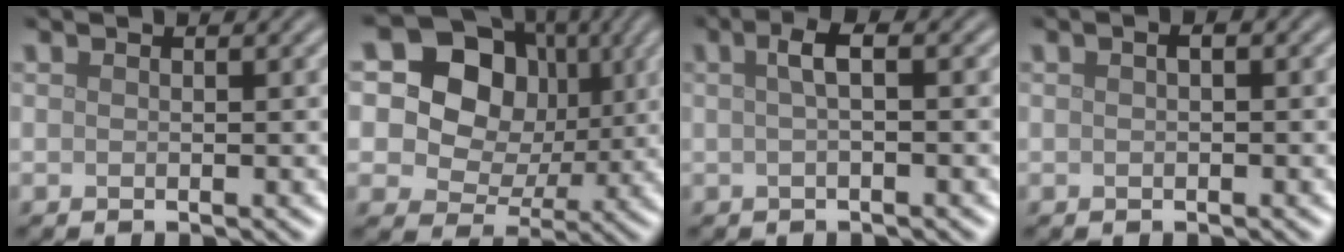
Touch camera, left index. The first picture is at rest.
{"total": 14.5, "force": [5.0, 11.6, 7.0], "torque": [-0.139, 0.041, 0.087]}
{"total": 2.2, "force": [0.4, 0.5, 2.1], "torque": [-0.037, 0.011, 0.004]}
{"total": 0.9, "force": [0.2, 0.3, 0.8], "torque": [-0.017, 0.002, 0.001]}